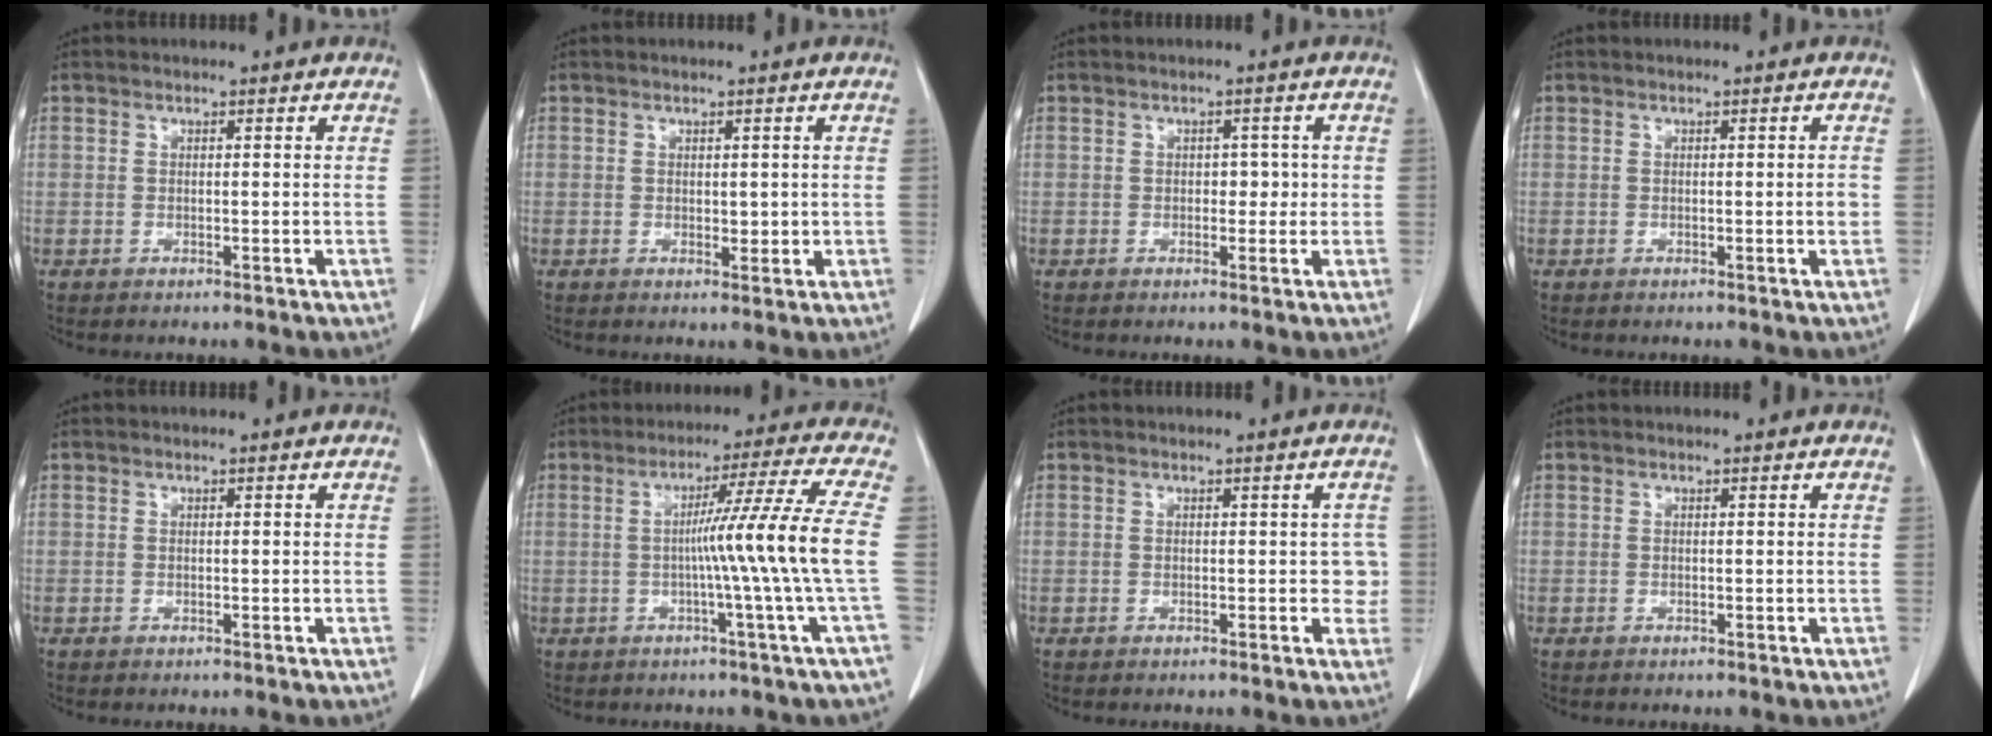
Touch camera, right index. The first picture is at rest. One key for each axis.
{"total": 1.7, "fx": 0.2, "fy": 1.1, "fz": 1.3, "tx": -0.014, "ty": -0.004, "tz": 0.007}
{"total": 2.0, "fx": -0.1, "fy": 1.4, "fz": 1.4, "tx": -0.011, "ty": 0.006, "tz": -0.003}
{"total": 1.1, "fx": -0.2, "fy": 0.0, "fz": 1.1, "tx": -0.014, "ty": -0.001, "tz": -0.001}
{"total": 0.0}
{"total": 11.1, "fx": -1.1, "fy": -3.3, "fz": 10.5, "tx": -0.159, "ty": 0.001, "tz": -0.015}
{"total": 2.2, "fx": 0.0, "fy": 1.5, "fz": 1.5, "tx": -0.004, "ty": 0.013, "tz": -0.002}
{"total": 0.0}